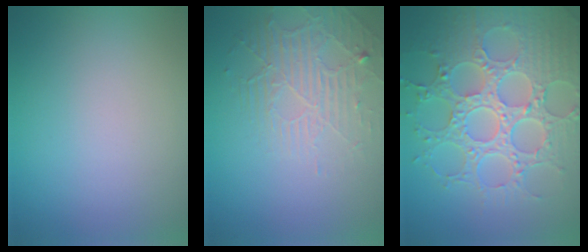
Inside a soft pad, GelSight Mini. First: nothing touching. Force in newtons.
{"total": 2.3, "press": 1.7, "slide": 1.6}
{"total": 8.8, "press": 6.6, "slide": 5.8}